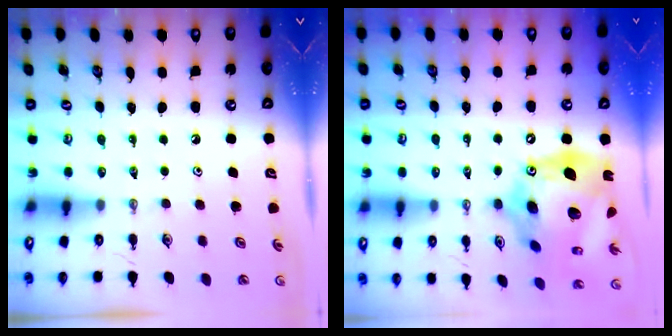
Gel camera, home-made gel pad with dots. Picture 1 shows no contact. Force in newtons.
{"total": 25.3, "press": 25.2, "slide": 3.0}